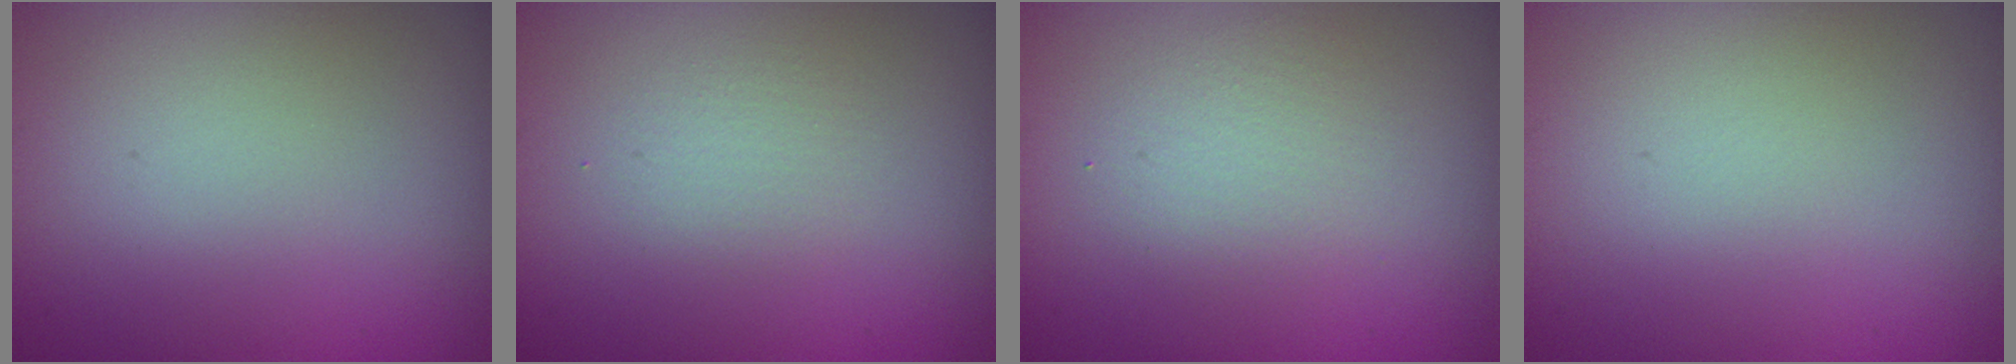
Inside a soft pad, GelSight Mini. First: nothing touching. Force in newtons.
{"total": 1.2, "press": 1.2, "slide": 0.1}
{"total": 2.3, "press": 2.3, "slide": 0.1}
{"total": 0.0}